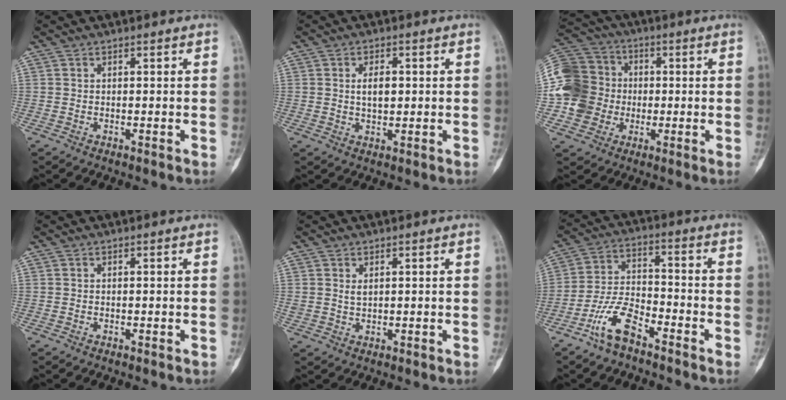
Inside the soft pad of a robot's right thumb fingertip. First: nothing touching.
{"total": 3.7, "force": [0.6, 2.0, 3.1], "torque": [-0.043, -0.002, 0.011]}
{"total": 15.5, "force": [-1.3, 14.2, 6.1], "torque": [-0.117, 0.028, -0.022]}
{"total": 0.0}
{"total": 1.6, "force": [0.8, 0.8, 1.1], "torque": [-0.021, -0.004, 0.022]}
{"total": 9.2, "force": [-6.1, 3.6, 5.8], "torque": [-0.123, 0.043, -0.123]}